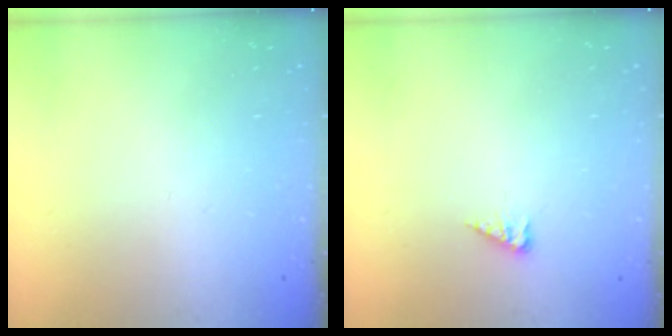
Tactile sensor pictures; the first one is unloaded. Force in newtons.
{"total": 2.9, "press": 2.9, "slide": 0.5}